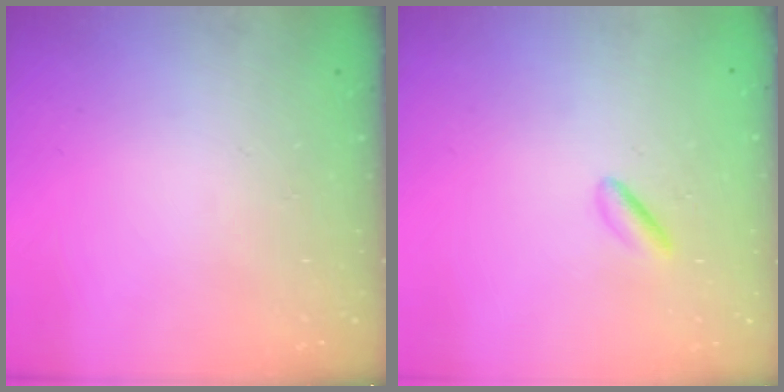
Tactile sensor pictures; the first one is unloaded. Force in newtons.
{"total": 1.5, "press": 1.3, "slide": 0.7}